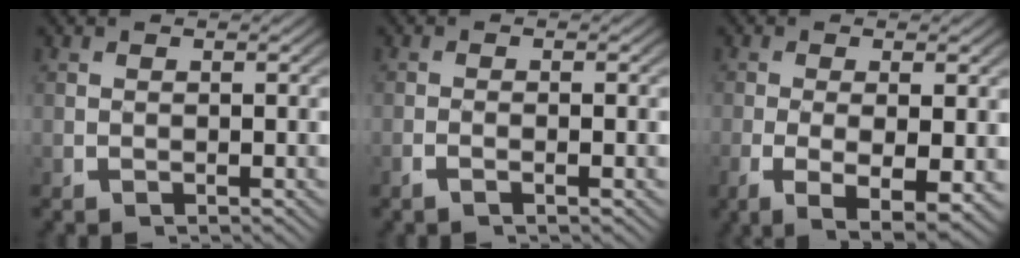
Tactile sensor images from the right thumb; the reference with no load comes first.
{"total": 1.1, "force": [-0.6, 0.0, 0.9], "torque": [-0.021, 0.002, -0.015]}
{"total": 6.4, "force": [-2.1, 2.8, 5.4], "torque": [-0.108, -0.032, -0.016]}